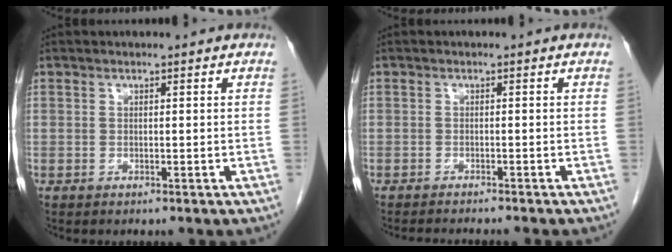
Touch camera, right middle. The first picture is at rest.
{"total": 6.1, "force": [-5.5, 0.4, 2.6], "torque": [-0.023, -0.008, -0.072]}